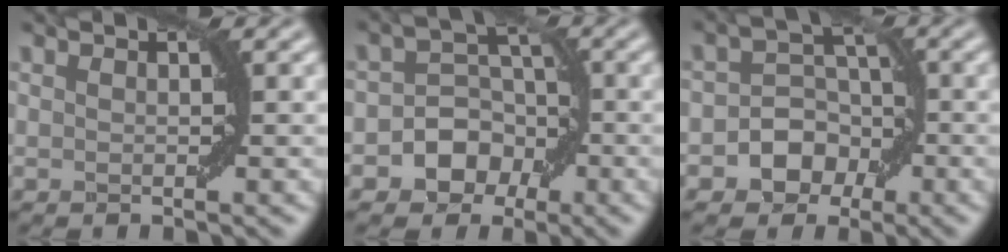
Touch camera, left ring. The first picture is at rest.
{"total": 4.8, "force": [-2.0, 3.9, 1.9], "torque": [0.008, 0.013, -0.053]}
{"total": 4.3, "force": [-1.8, 3.5, 1.9], "torque": [0.005, 0.008, -0.042]}